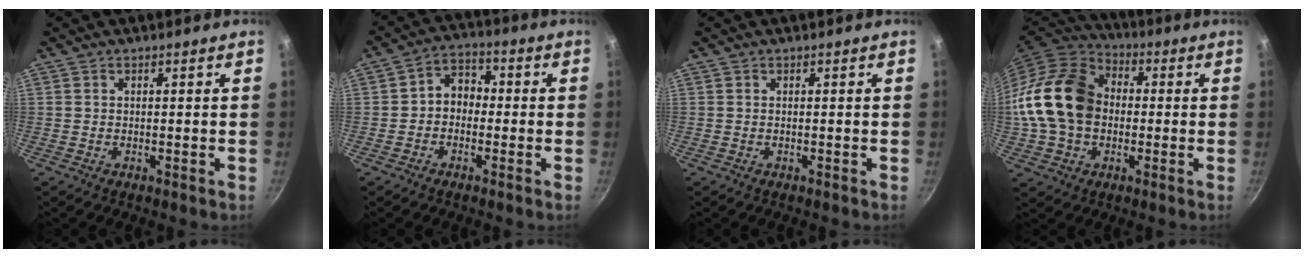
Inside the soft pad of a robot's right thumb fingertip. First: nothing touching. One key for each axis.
{"total": 5.8, "fx": -0.8, "fy": 4.6, "fz": 3.4, "tx": -0.022, "ty": 0.024, "tz": -0.028}
{"total": 0.0}
{"total": 19.3, "fx": -0.2, "fy": 14.6, "fz": 12.6, "tx": -0.217, "ty": 0.035, "tz": -0.013}